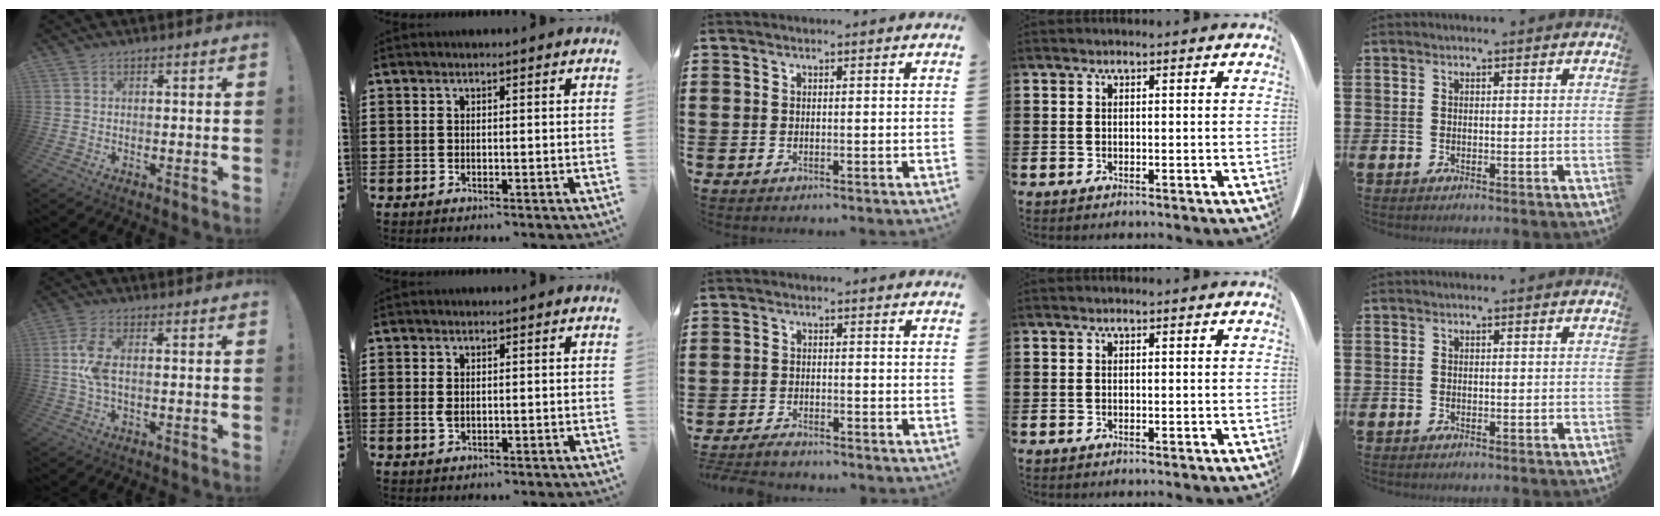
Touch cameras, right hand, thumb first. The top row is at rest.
{"thumb": {"total": 7.1, "force": [0.1, 3.0, 6.4], "torque": [-0.132, 0.002, 0.001]}, "index": {"total": 1.6, "force": [0.2, 0.9, 1.3], "torque": [-0.036, 0.001, 0.001]}, "middle": {"total": 2.1, "force": [-2.0, 0.3, 0.5], "torque": [-0.019, 0.000, -0.043]}}